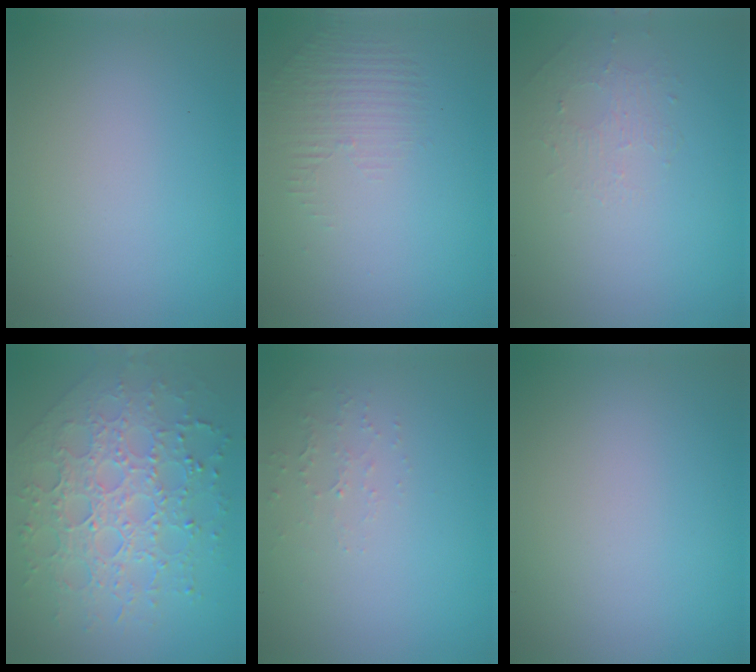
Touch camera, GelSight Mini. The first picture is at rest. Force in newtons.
{"total": 1.4, "press": 0.3, "slide": 1.4}
{"total": 1.3, "press": 0.7, "slide": 1.2}
{"total": 8.0, "press": 5.7, "slide": 5.6}
{"total": 1.3, "press": 1.3, "slide": 0.4}
{"total": 0.0}